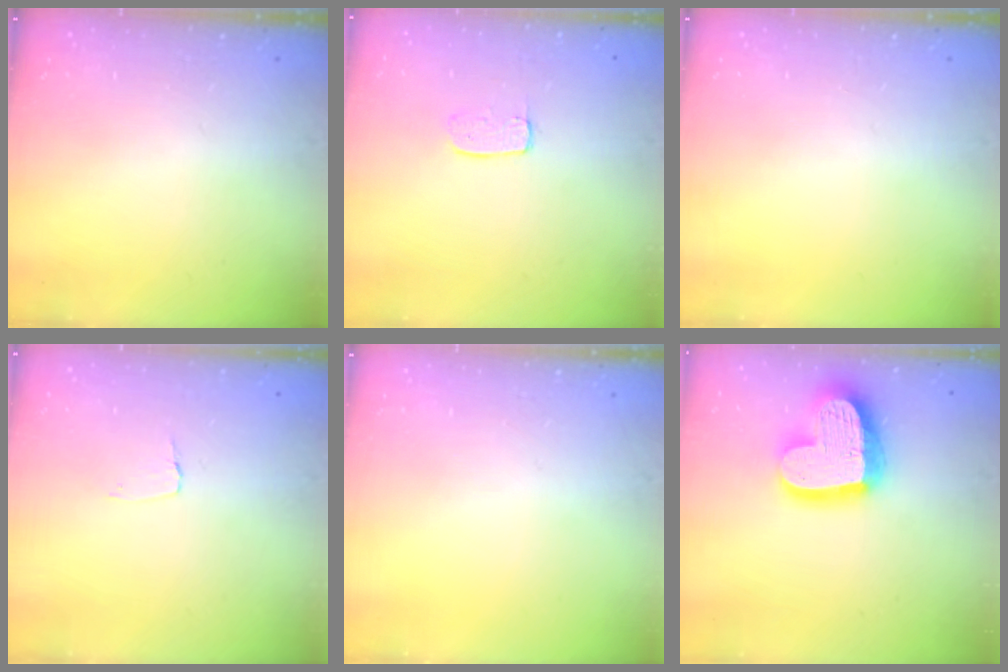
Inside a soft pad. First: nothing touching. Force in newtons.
{"total": 5.0, "press": 5.0, "slide": 0.3}
{"total": 0.0}
{"total": 2.6, "press": 2.6, "slide": 0.2}
{"total": 0.0}
{"total": 21.7, "press": 21.6, "slide": 2.0}